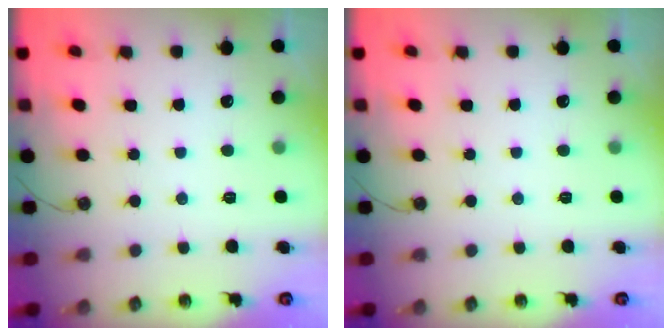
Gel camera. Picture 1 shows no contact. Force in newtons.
{"total": 0.0}